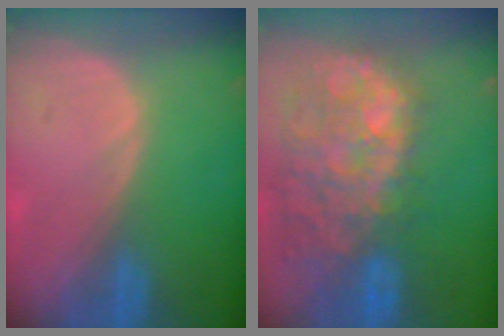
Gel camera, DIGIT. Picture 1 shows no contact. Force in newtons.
{"total": 13.5, "press": 11.6, "slide": 6.8}